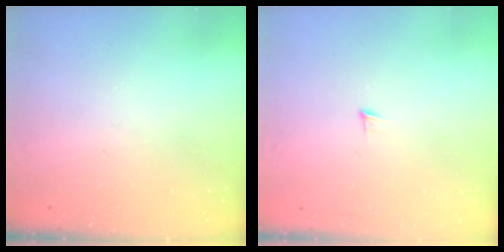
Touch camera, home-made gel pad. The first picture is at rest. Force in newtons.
{"total": 3.6, "press": 3.6, "slide": 0.3}